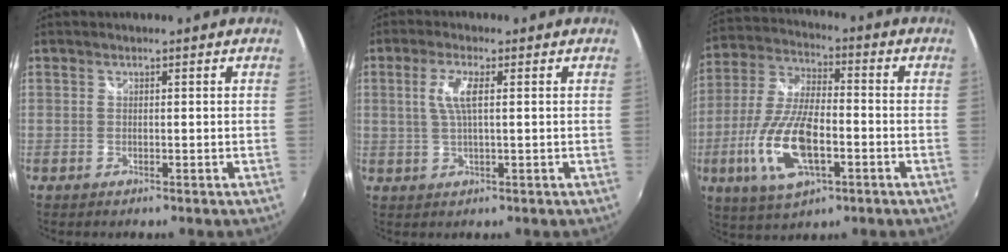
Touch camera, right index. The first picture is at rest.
{"total": 4.7, "force": [1.0, 0.9, 4.5], "torque": [-0.091, 0.001, 0.020]}
{"total": 16.2, "force": [-5.2, 6.5, 13.9], "torque": [-0.299, -0.012, -0.096]}